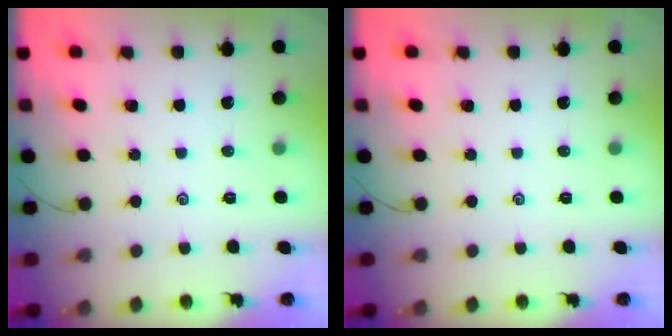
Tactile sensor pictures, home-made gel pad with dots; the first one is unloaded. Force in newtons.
{"total": 0.0}